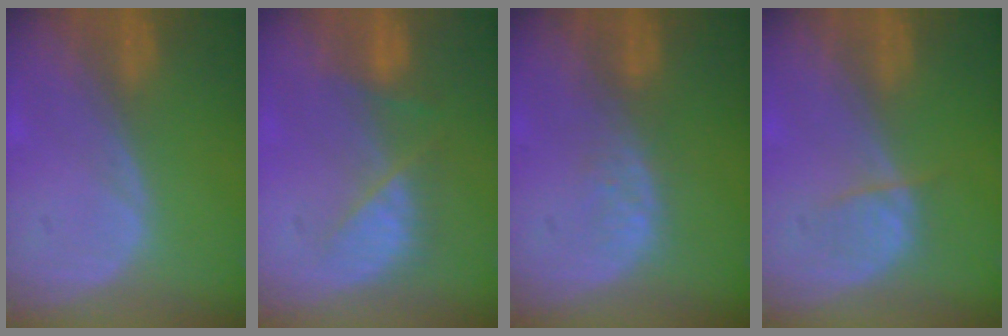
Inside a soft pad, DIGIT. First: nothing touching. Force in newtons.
{"total": 5.0, "press": 5.0, "slide": 0.4}
{"total": 2.8, "press": 2.8, "slide": 0.3}
{"total": 2.1, "press": 2.1, "slide": 0.3}